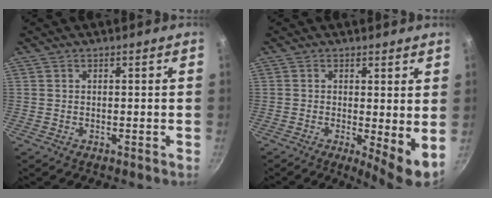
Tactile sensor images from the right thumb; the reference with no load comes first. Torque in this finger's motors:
{"motor_torque": [-0.34, 0.24, -0.05, -0.24, 0.03]}